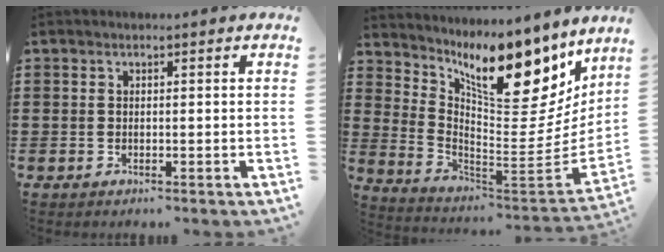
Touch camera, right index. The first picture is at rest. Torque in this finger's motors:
{"motor_torque": [1.14, 1.00, 1.05, 0.21]}